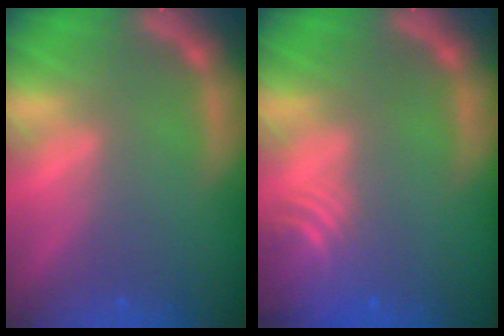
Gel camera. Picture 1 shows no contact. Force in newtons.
{"total": 5.1}